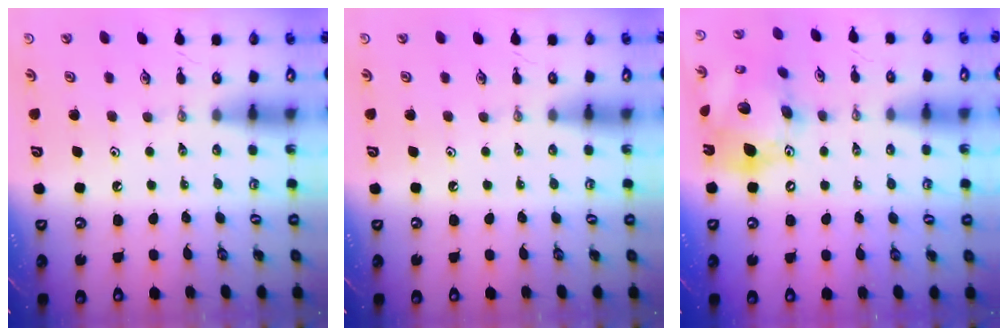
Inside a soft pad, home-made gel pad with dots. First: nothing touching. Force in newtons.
{"total": 0.0}
{"total": 19.3, "press": 19.0, "slide": 2.9}